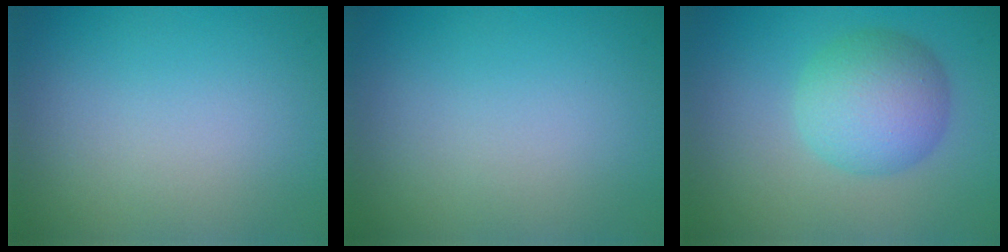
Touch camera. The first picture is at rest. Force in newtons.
{"total": 0.0}
{"total": 5.6, "press": 5.6, "slide": 0.1}